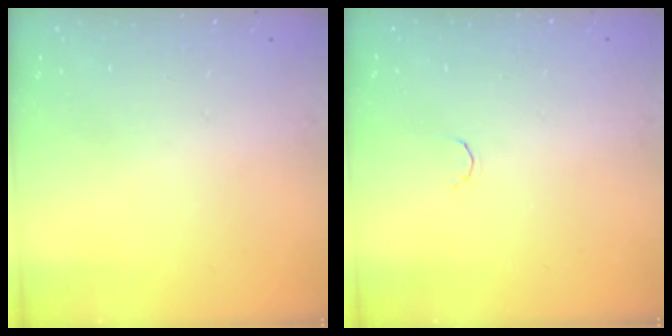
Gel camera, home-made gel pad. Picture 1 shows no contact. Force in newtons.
{"total": 1.8, "press": 1.7, "slide": 0.4}